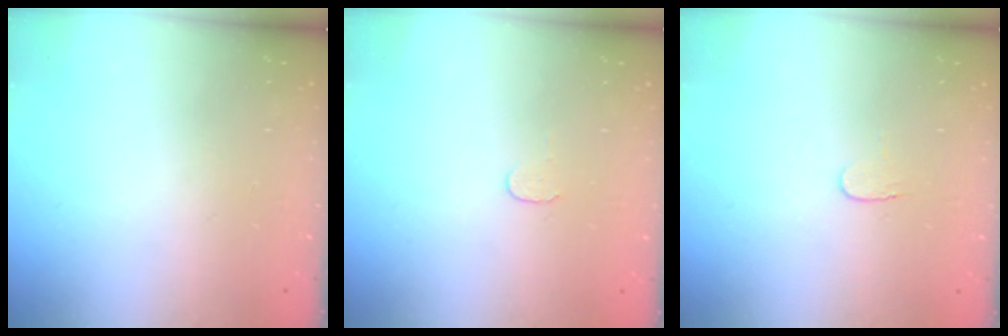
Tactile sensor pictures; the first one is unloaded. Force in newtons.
{"total": 3.7, "press": 3.7, "slide": 0.3}
{"total": 3.9, "press": 3.8, "slide": 0.4}